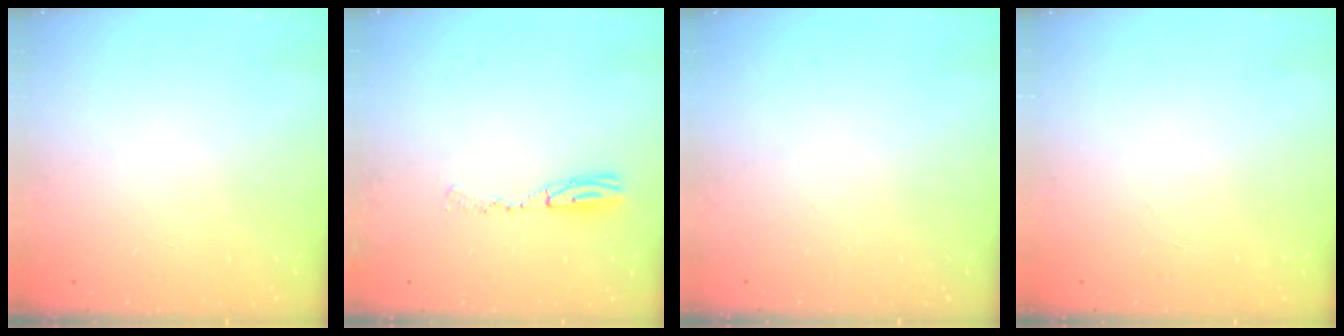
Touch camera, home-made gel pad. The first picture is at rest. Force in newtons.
{"total": 5.6, "press": 5.3, "slide": 1.9}
{"total": 0.0}
{"total": 0.9, "press": 0.0, "slide": 0.9}